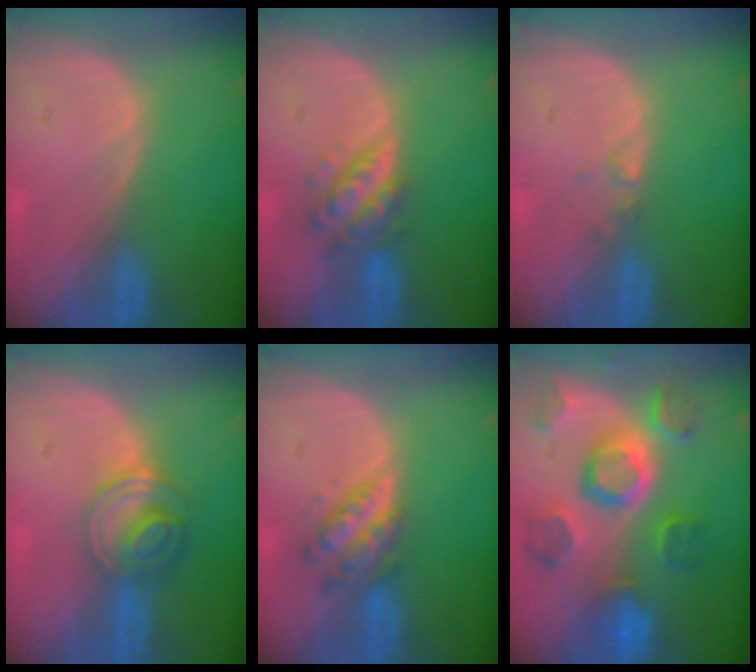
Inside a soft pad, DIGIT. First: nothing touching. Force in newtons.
{"total": 5.6, "press": 5.2, "slide": 2.1}
{"total": 0.9, "press": 0.9, "slide": 0.1}
{"total": 6.3, "press": 5.5, "slide": 3.1}
{"total": 5.0, "press": 5.0, "slide": 0.1}
{"total": 11.4, "press": 10.1, "slide": 5.3}